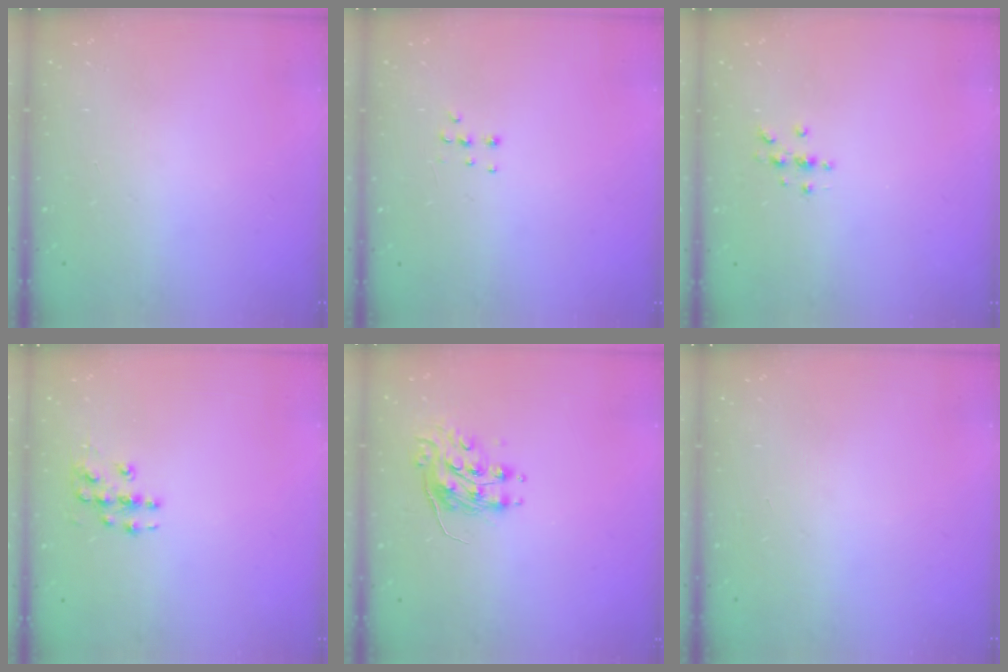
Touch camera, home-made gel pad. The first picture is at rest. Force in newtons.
{"total": 5.7, "press": 5.6, "slide": 1.0}
{"total": 3.0, "press": 3.0, "slide": 0.4}
{"total": 6.1, "press": 6.1, "slide": 0.4}
{"total": 8.2, "press": 8.2, "slide": 0.1}
{"total": 0.0}